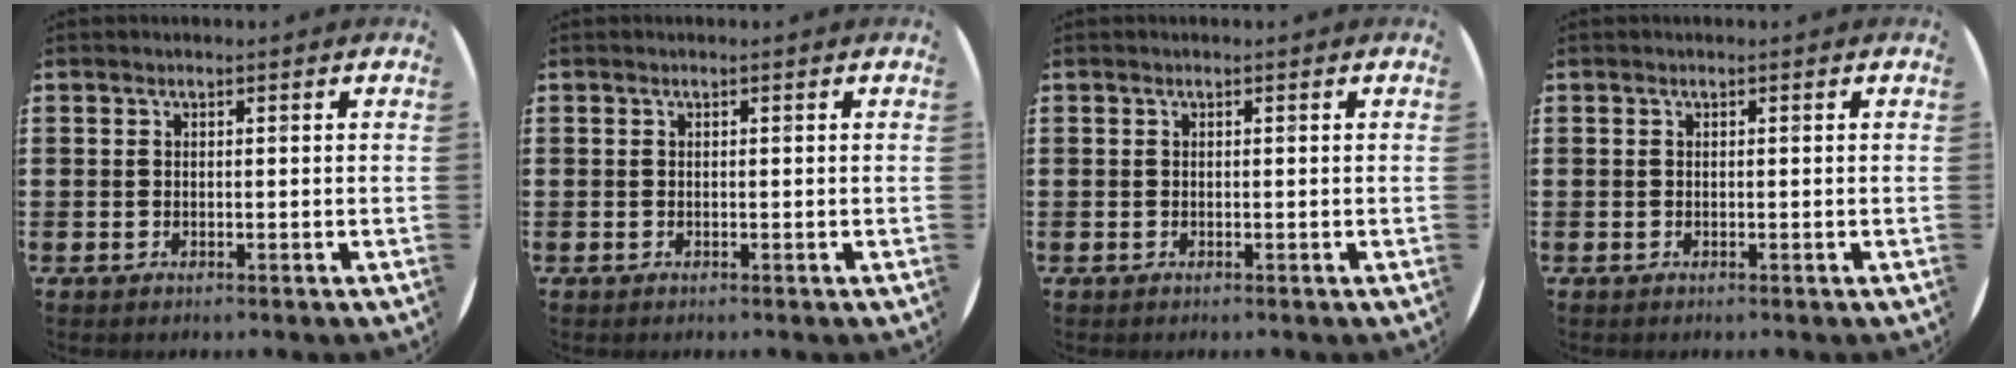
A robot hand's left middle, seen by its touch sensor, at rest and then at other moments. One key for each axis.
{"total": 0.0}
{"total": 0.0}
{"total": 0.0}